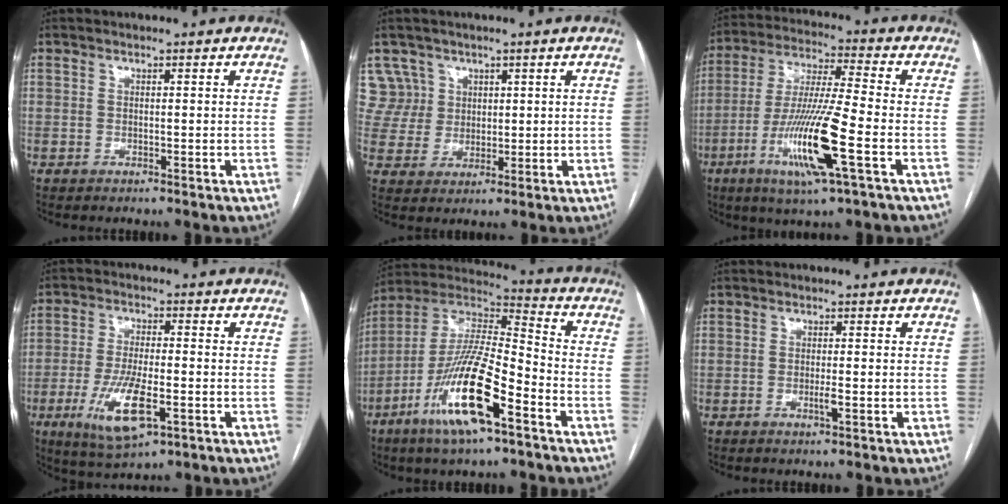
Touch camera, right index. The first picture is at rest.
{"total": 6.4, "force": [3.3, 5.4, -0.7], "torque": [0.023, 0.017, 0.071]}
{"total": 15.1, "force": [-5.3, 0.3, 14.1], "torque": [-0.283, -0.019, -0.100]}
{"total": 10.2, "force": [-3.8, 3.1, 9.0], "torque": [-0.181, -0.016, -0.061]}
{"total": 17.7, "force": [-8.4, 3.1, 15.3], "torque": [-0.308, -0.014, -0.152]}
{"total": 1.5, "force": [-0.5, 0.0, 1.5], "torque": [-0.028, -0.003, -0.009]}